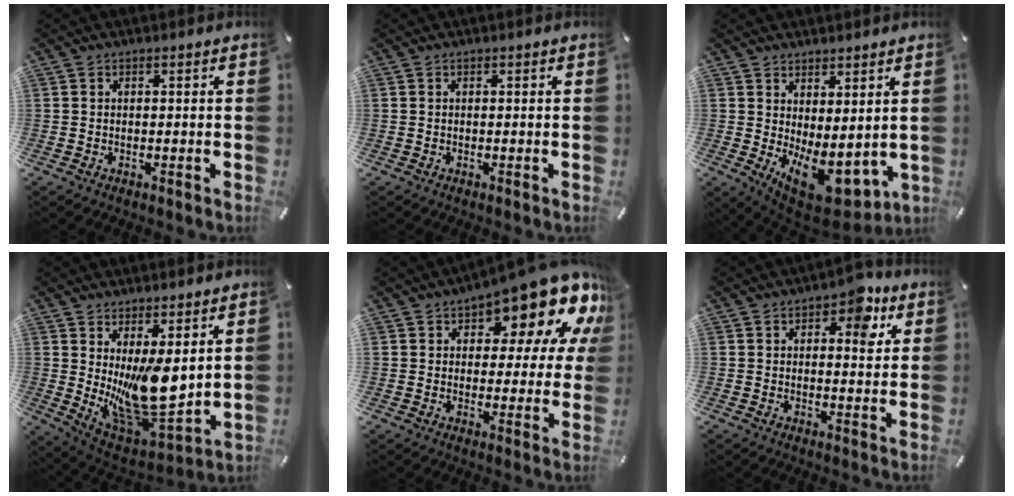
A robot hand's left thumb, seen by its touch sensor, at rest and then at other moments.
{"total": 0.0}
{"total": 10.1, "force": [-0.7, 6.2, 8.0], "torque": [-0.095, -0.030, 0.005]}
{"total": 15.6, "force": [2.8, 8.0, 13.1], "torque": [-0.213, -0.074, 0.067]}
{"total": 17.4, "force": [11.7, 7.3, 10.7], "torque": [-0.138, -0.095, 0.193]}
{"total": 8.6, "force": [3.6, 4.9, 6.0], "torque": [-0.054, -0.019, 0.052]}